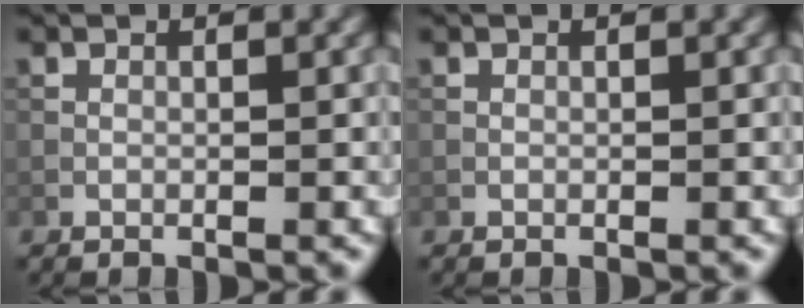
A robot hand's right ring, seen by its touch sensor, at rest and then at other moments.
{"total": 0.0}